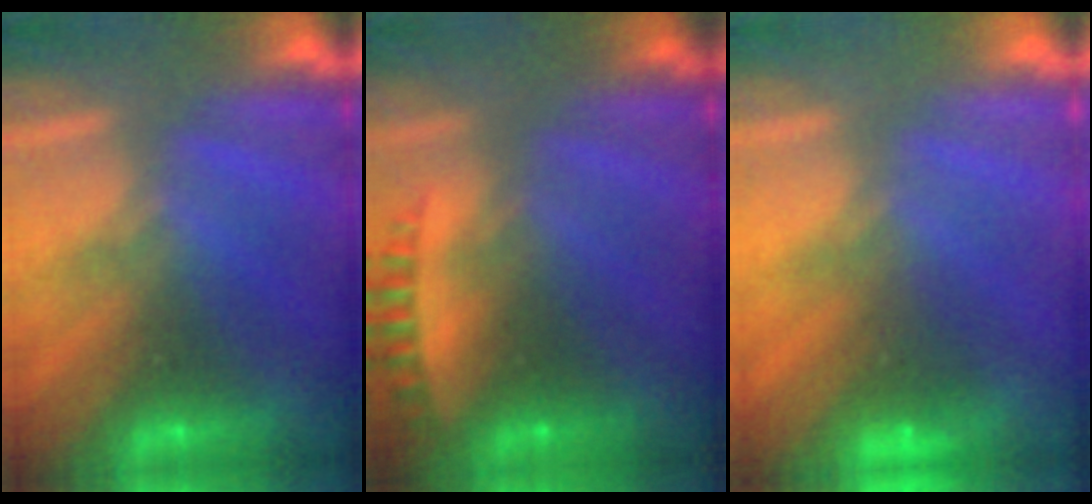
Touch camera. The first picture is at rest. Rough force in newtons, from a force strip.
{"total": 2.6}
{"total": 4.5}